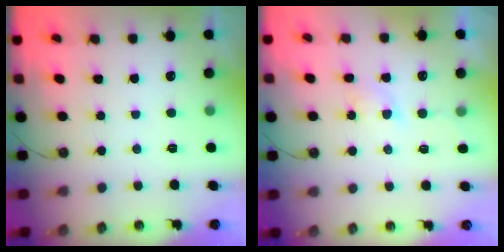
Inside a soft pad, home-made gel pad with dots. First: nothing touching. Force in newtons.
{"total": 3.8, "press": 3.8, "slide": 0.7}